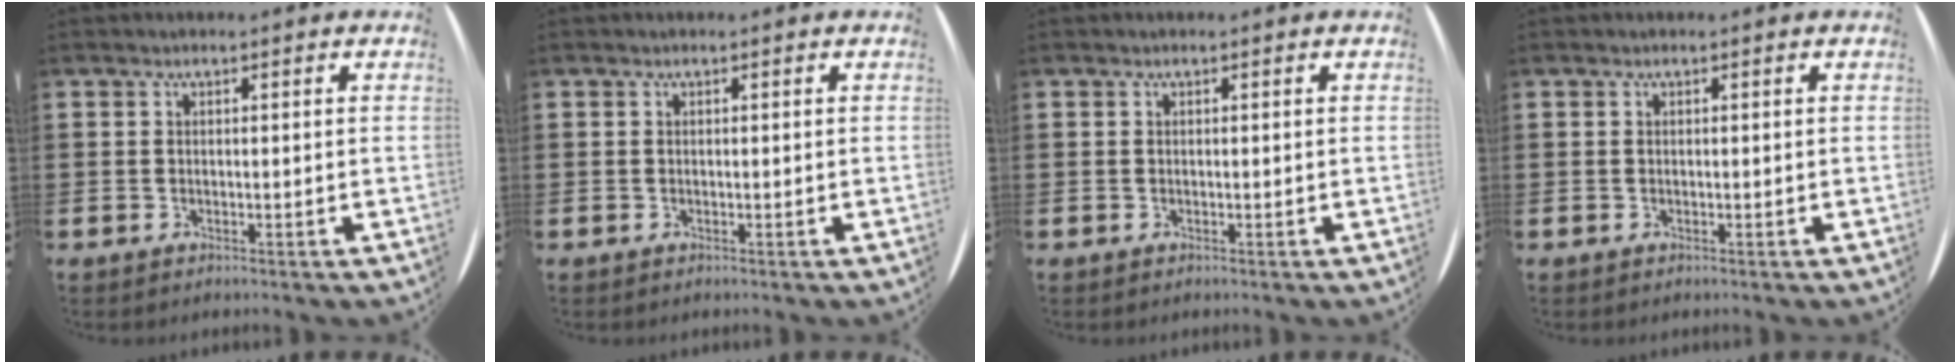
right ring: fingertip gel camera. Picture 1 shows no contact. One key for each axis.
{"total": 0.0}
{"total": 0.0}
{"total": 0.0}